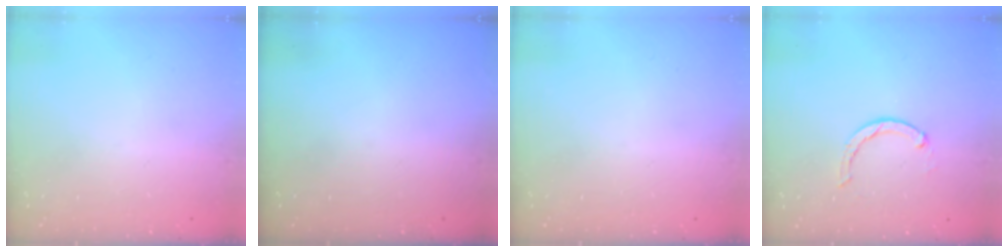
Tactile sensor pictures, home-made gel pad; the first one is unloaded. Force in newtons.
{"total": 0.0}
{"total": 0.0}
{"total": 1.7, "press": 1.6, "slide": 0.3}